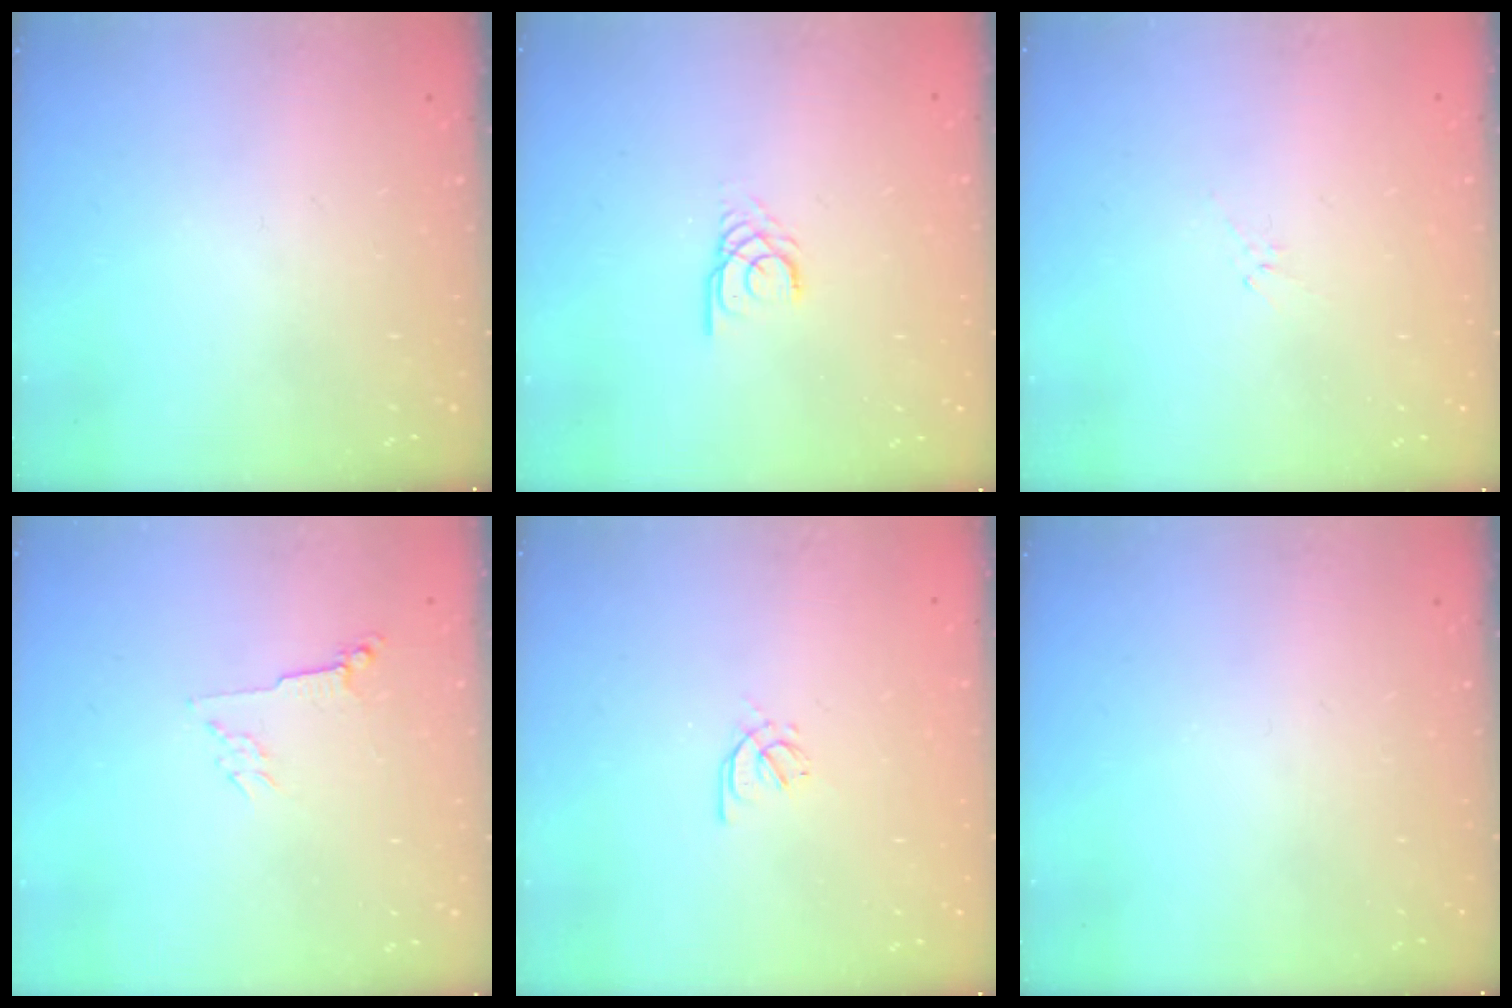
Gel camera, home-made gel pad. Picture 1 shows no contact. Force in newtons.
{"total": 2.2, "press": 2.2, "slide": 0.2}
{"total": 2.1, "press": 2.0, "slide": 0.6}
{"total": 2.8, "press": 2.7, "slide": 0.6}
{"total": 2.4, "press": 2.3, "slide": 0.6}
{"total": 0.0}